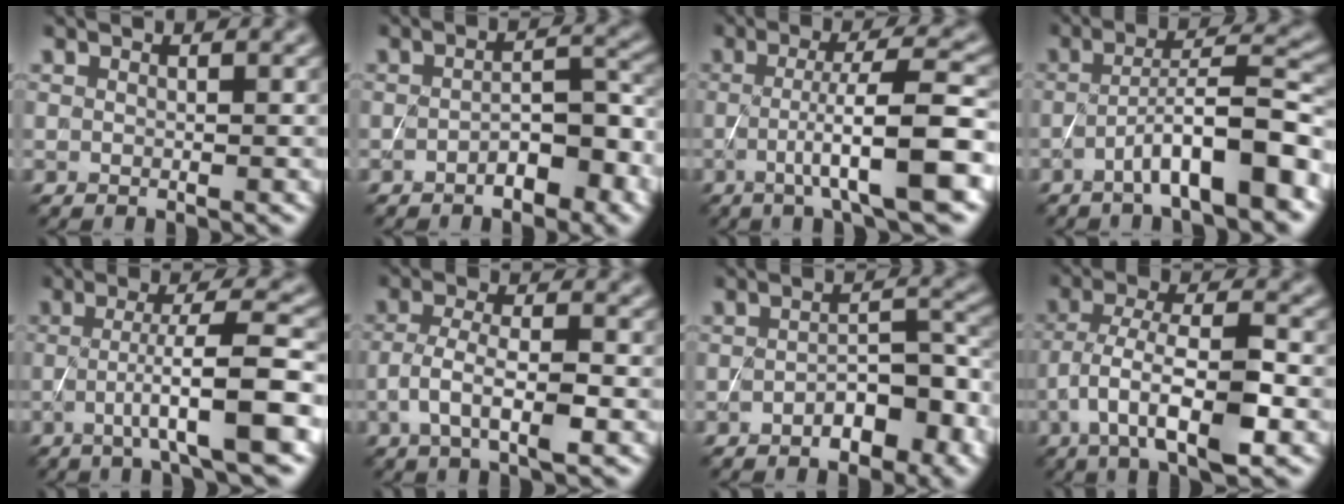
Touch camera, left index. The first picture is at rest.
{"total": 3.9, "force": [-2.2, 1.4, 2.9], "torque": [-0.049, 0.009, -0.033]}
{"total": 7.5, "force": [-2.0, 0.9, 7.1], "torque": [-0.112, 0.011, -0.038]}
{"total": 6.9, "force": [-3.5, 1.0, 5.8], "torque": [-0.092, 0.024, -0.056]}
{"total": 6.7, "force": [-1.8, 0.6, 6.4], "torque": [-0.102, 0.009, -0.035]}
{"total": 3.5, "force": [-1.4, 0.9, 3.1], "torque": [-0.069, 0.001, -0.027]}
{"total": 4.6, "force": [-2.5, 1.9, 3.4], "torque": [-0.055, 0.010, -0.037]}
{"total": 6.7, "force": [-2.7, 1.9, 5.9], "torque": [-0.120, 0.001, -0.048]}